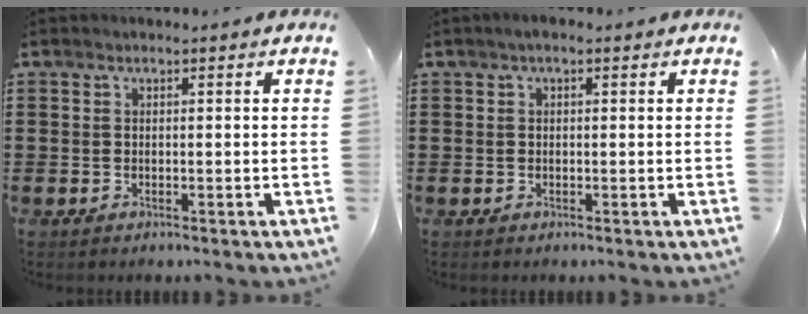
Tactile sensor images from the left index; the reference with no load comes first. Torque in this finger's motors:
{"motor_torque": [0.53, -0.47, 0.16, 0.06]}